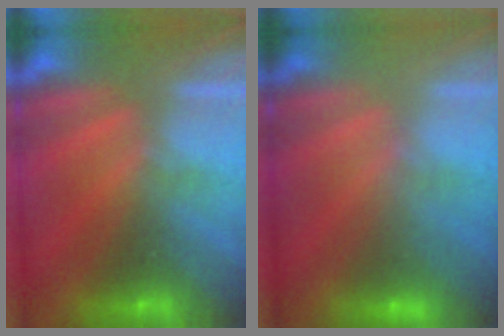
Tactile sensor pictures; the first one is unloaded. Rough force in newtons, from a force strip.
{"total": 2.9}